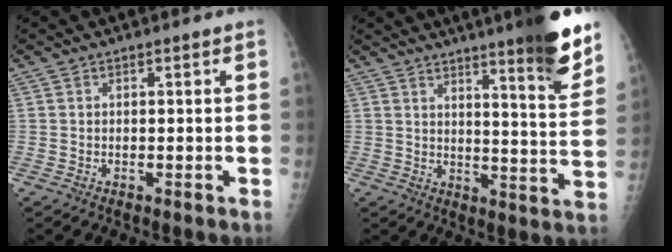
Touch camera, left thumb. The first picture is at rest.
{"total": 13.9, "force": [9.9, 1.2, 9.7], "torque": [-0.114, -0.069, 0.133]}